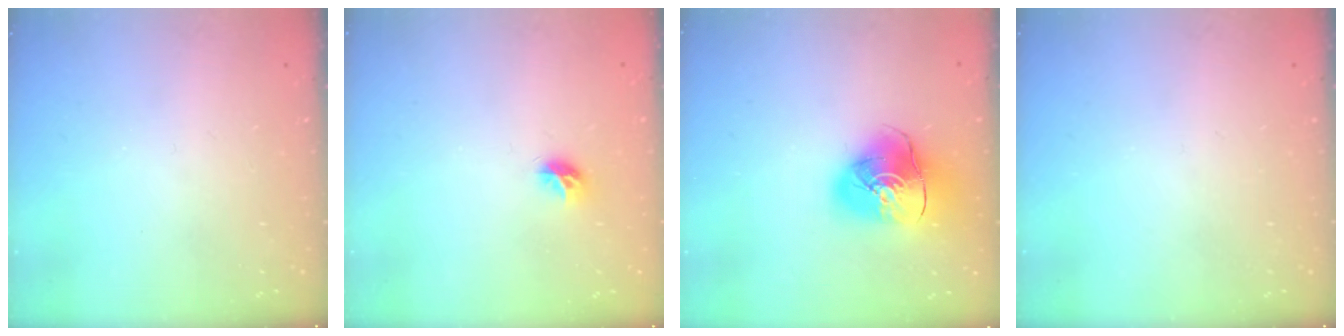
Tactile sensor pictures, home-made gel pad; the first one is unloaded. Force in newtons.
{"total": 5.8, "press": 5.8, "slide": 0.5}
{"total": 13.5, "press": 13.4, "slide": 1.9}
{"total": 0.0}